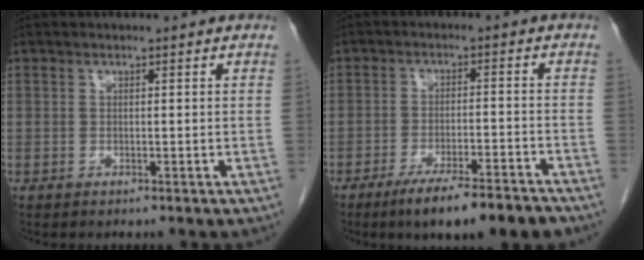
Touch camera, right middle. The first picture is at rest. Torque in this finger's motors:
{"motor_torque": [1.15, -0.99, 0.24, 0.06]}